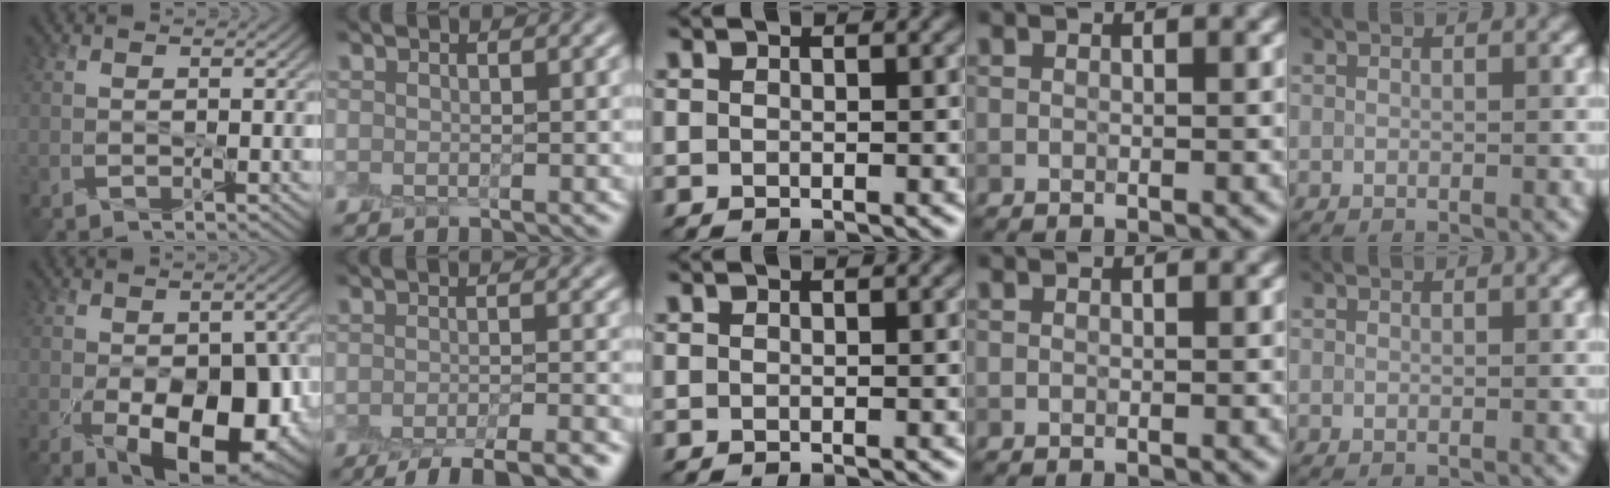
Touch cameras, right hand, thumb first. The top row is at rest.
{"thumb": {"total": 13.5, "force": [-4.1, 7.6, 10.4], "torque": [-0.148, -0.048, -0.045]}, "index": {"total": 6.4, "force": [-5.0, 1.3, 3.7], "torque": [-0.050, -0.009, -0.074]}}